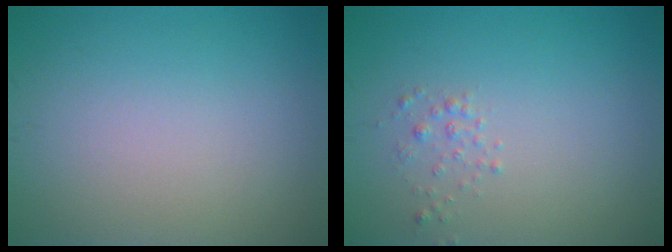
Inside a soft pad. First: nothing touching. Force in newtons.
{"total": 1.0, "press": 1.0, "slide": 0.1}